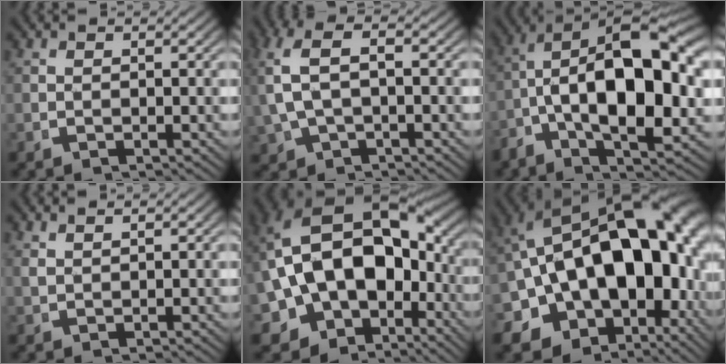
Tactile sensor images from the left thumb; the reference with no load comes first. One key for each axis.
{"total": 5.6, "fx": 0.3, "fy": 3.5, "fz": 4.4, "tx": -0.125, "ty": -0.003, "tz": 0.020}
{"total": 15.2, "fx": -0.6, "fy": 8.5, "fz": 12.5, "tx": -0.226, "ty": -0.035, "tz": -0.008}
{"total": 1.2, "fx": 1.2, "fy": -0.1, "fz": 0.3, "tx": -0.007, "ty": 0.004, "tz": 0.031}
{"total": 20.7, "fx": -2.1, "fy": 15.4, "fz": 13.7, "tx": -0.281, "ty": -0.067, "tz": -0.016}
{"total": 27.4, "fx": -3.8, "fy": 19.8, "fz": 18.6, "tx": -0.343, "ty": -0.071, "tz": -0.047}